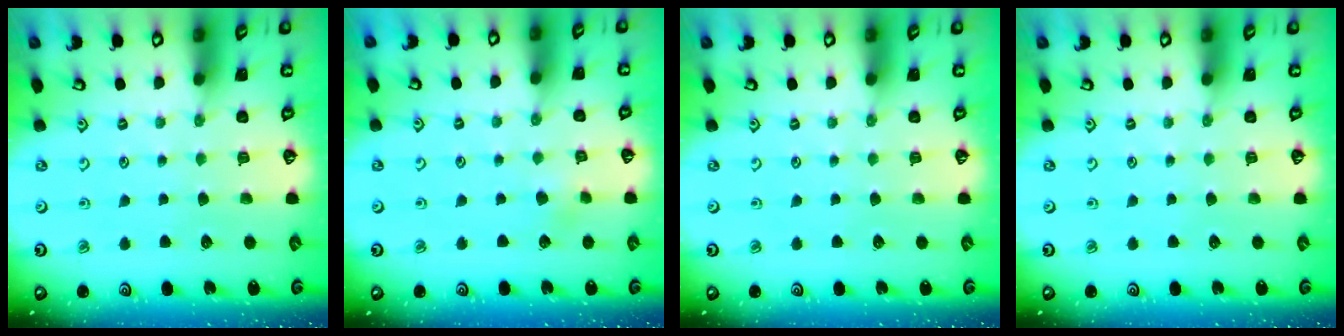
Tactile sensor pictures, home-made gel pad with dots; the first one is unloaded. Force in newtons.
{"total": 3.2, "press": 3.0, "slide": 0.9}
{"total": 0.0}
{"total": 0.0}